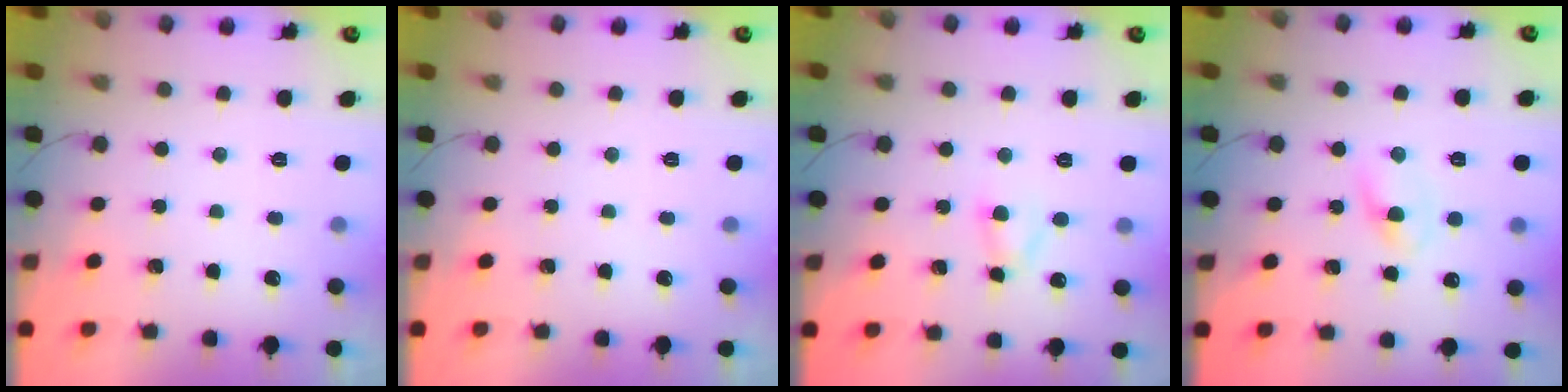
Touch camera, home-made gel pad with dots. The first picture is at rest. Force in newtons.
{"total": 0.0}
{"total": 3.4, "press": 3.2, "slide": 1.1}
{"total": 2.9, "press": 2.6, "slide": 1.3}